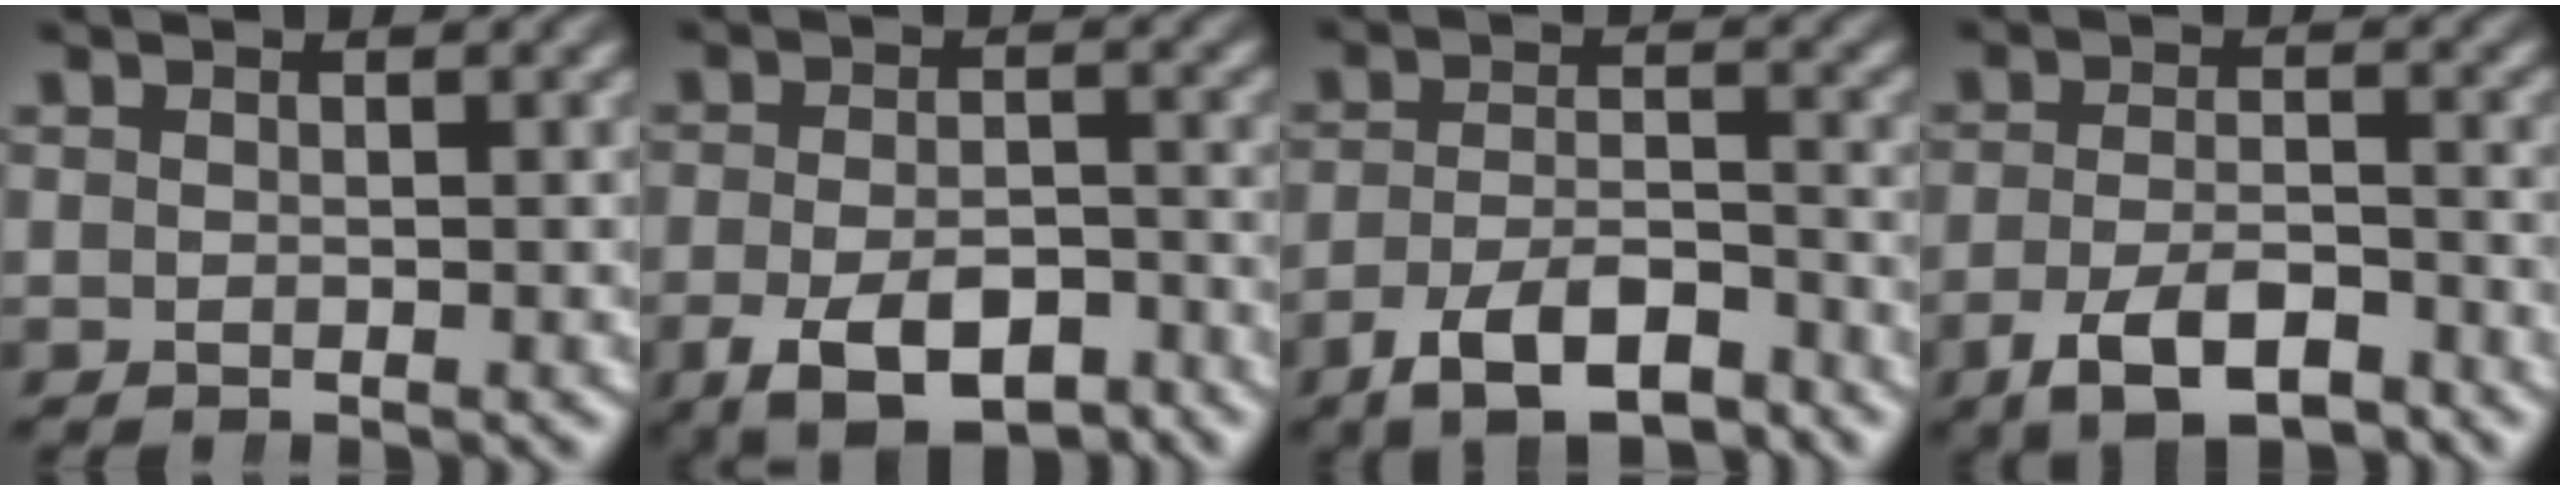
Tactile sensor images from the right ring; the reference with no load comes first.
{"total": 6.8, "force": [-4.2, 3.3, 4.1], "torque": [-0.059, -0.023, -0.060]}
{"total": 6.0, "force": [-4.4, 2.4, 3.4], "torque": [-0.039, -0.017, -0.066]}
{"total": 5.6, "force": [-3.7, 2.2, 3.5], "torque": [-0.043, -0.016, -0.052]}